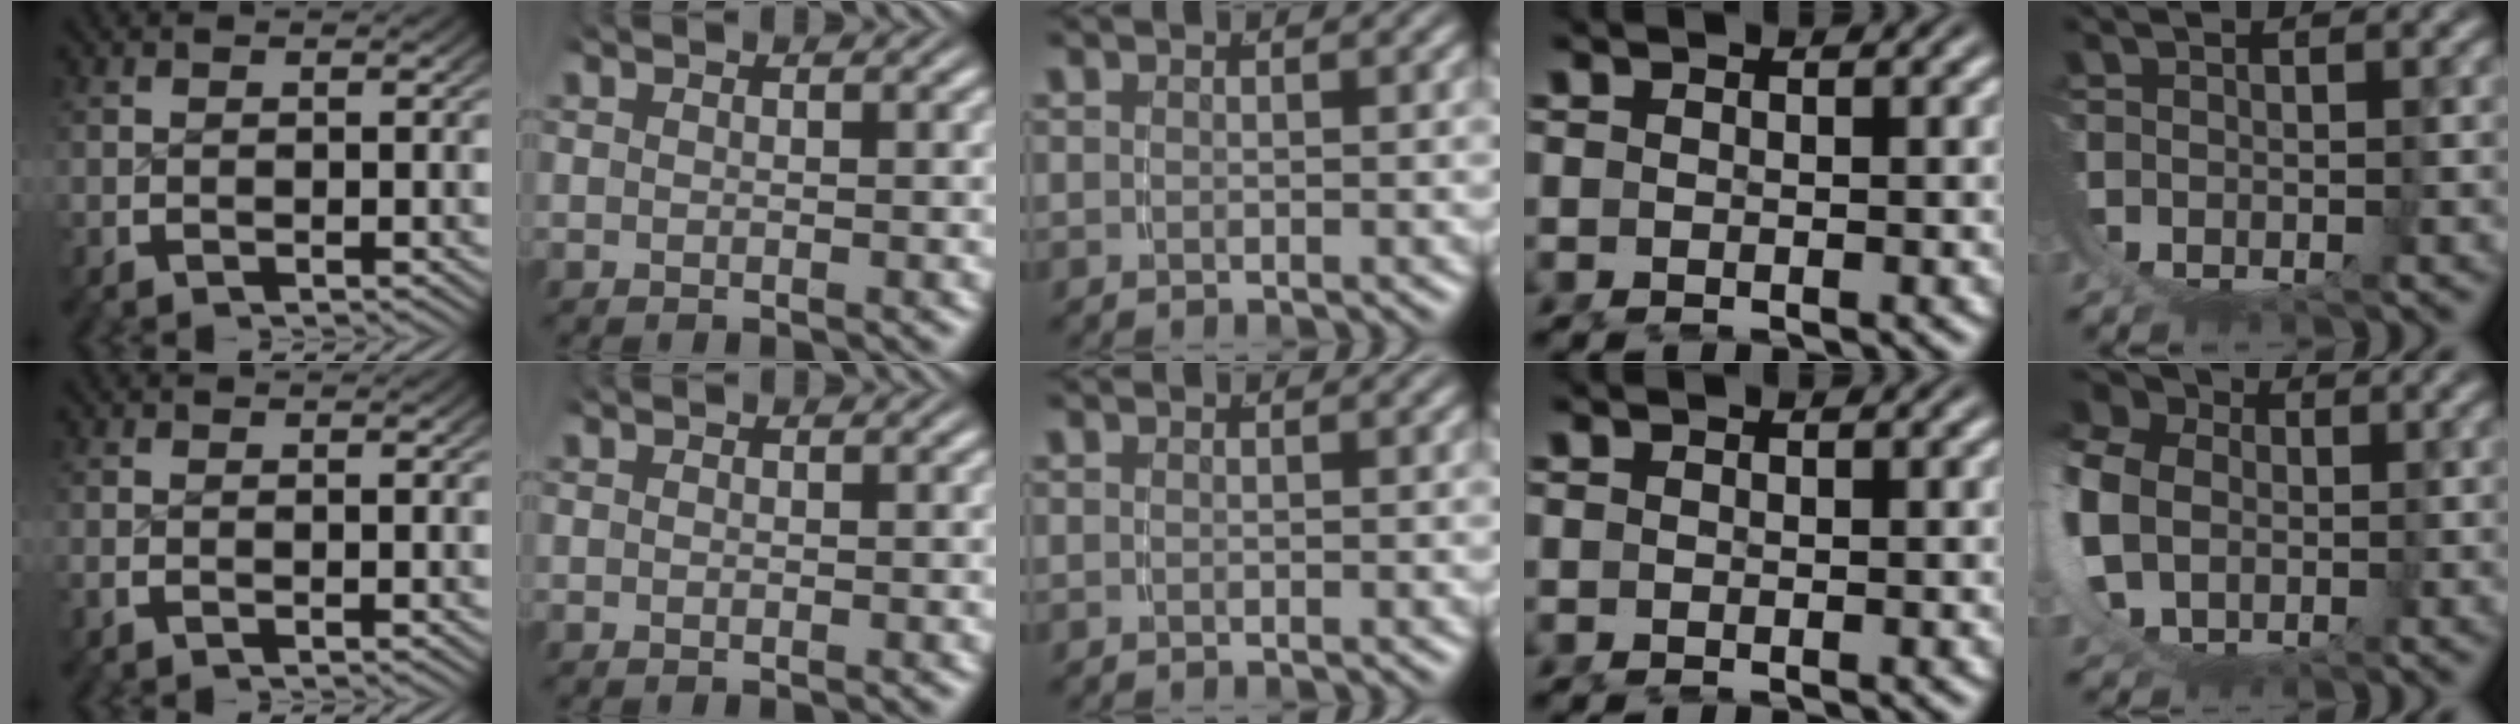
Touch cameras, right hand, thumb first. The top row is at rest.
{"thumb": {"total": 0.6, "force": [-0.4, 0.2, 0.5], "torque": [-0.014, -0.004, -0.006]}, "little": {"total": 10.6, "force": [2.6, 8.2, 6.2], "torque": [-0.141, -0.002, 0.034]}}